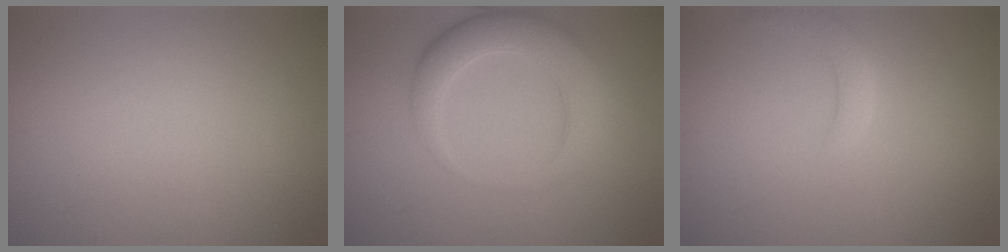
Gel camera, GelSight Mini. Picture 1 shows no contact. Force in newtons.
{"total": 5.3, "press": 5.3, "slide": 0.3}
{"total": 2.1, "press": 2.1, "slide": 0.3}